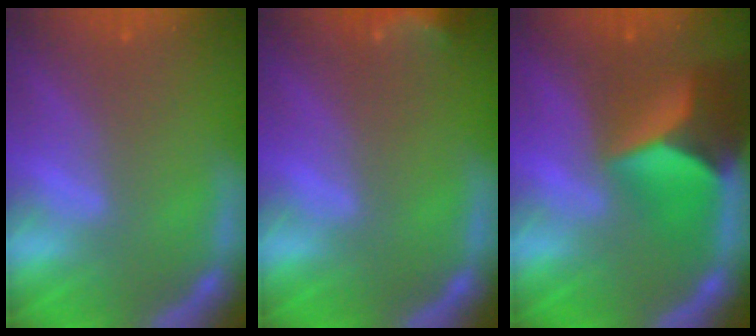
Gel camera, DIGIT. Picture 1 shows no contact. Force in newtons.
{"total": 3.0}
{"total": 8.9}